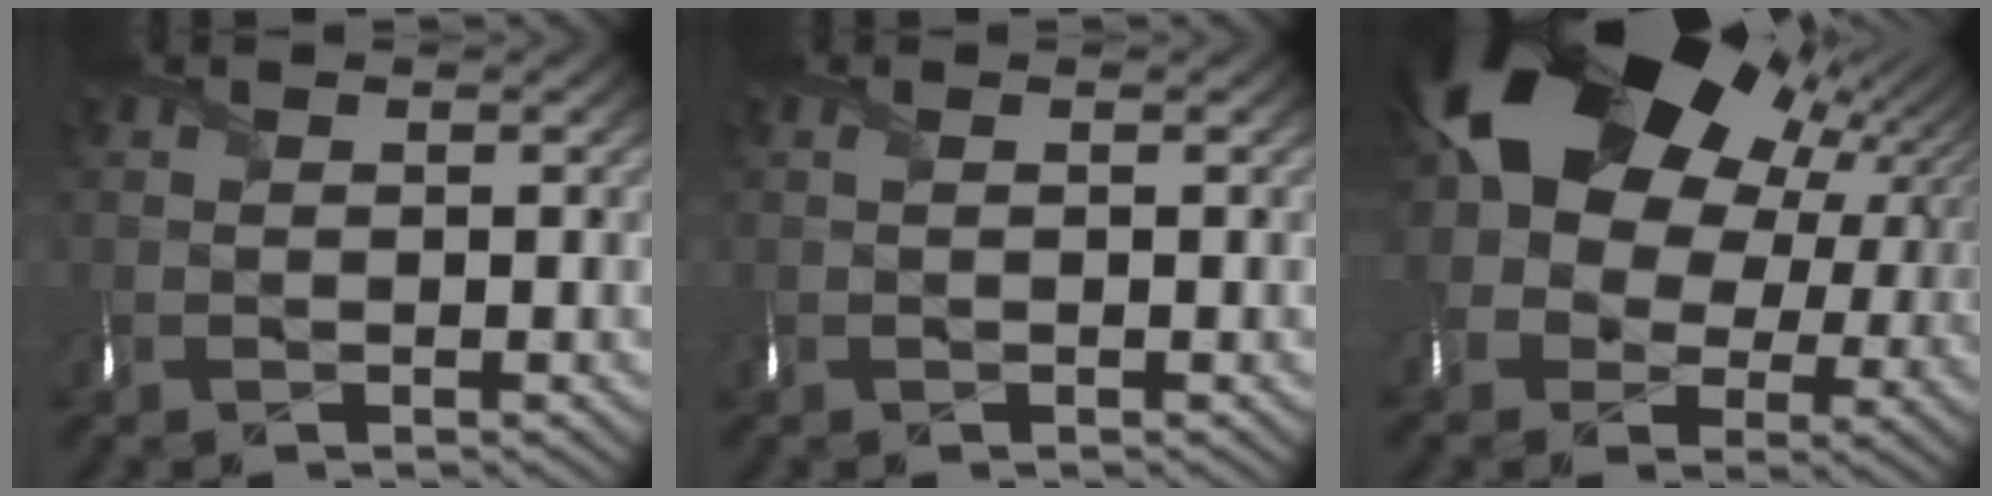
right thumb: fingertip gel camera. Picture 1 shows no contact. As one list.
[{"total": 0.7, "force": [0.3, 0.1, 0.6], "torque": [-0.016, 0.006, 0.004]}, {"total": 21.8, "force": [6.1, 15.8, 13.7], "torque": [-0.260, 0.031, 0.105]}]